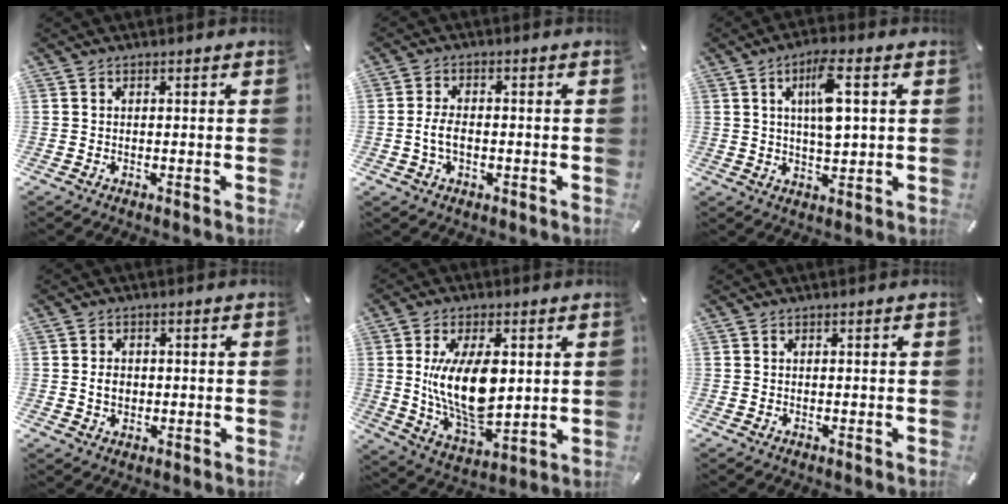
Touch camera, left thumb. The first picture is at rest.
{"total": 5.0, "force": [-0.7, 3.3, 3.7], "torque": [-0.088, 0.000, -0.016]}
{"total": 9.2, "force": [2.8, 2.9, 8.3], "torque": [-0.148, -0.007, 0.039]}
{"total": 3.3, "force": [0.0, 2.7, 1.9], "torque": [-0.030, 0.001, -0.001]}
{"total": 15.7, "force": [2.5, 8.1, 13.2], "torque": [-0.262, -0.019, 0.044]}
{"total": 0.0}